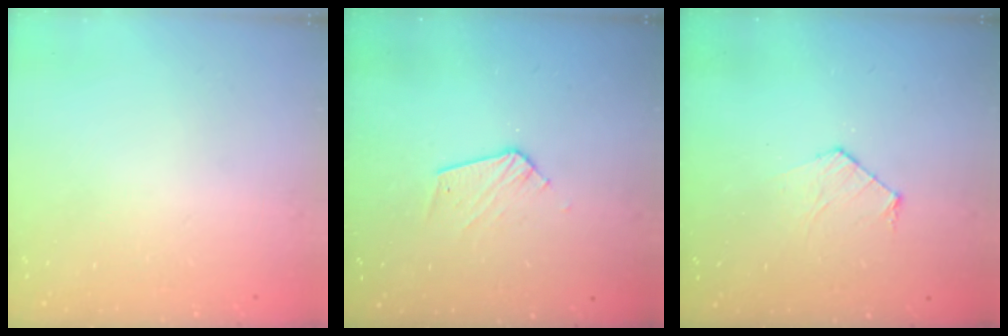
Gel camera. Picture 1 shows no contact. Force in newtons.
{"total": 6.8, "press": 6.8, "slide": 0.4}
{"total": 6.1, "press": 6.1, "slide": 0.6}